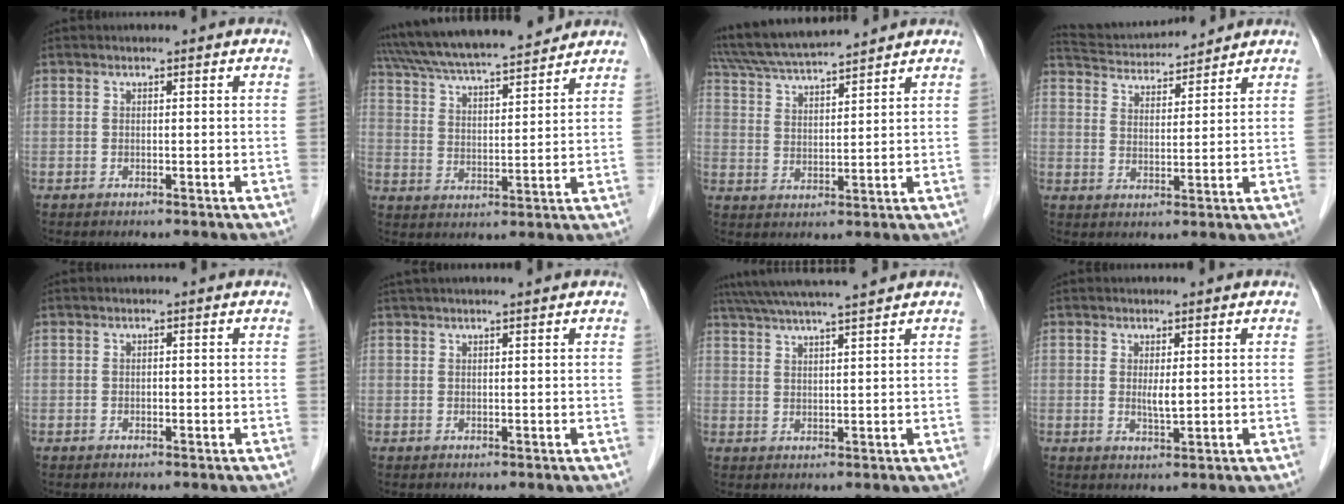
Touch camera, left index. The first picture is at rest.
{"total": 17.8, "force": [16.1, 1.8, 7.4], "torque": [-0.134, 0.030, 0.262]}
{"total": 12.7, "force": [11.7, 0.4, 5.0], "torque": [-0.099, 0.026, 0.205]}
{"total": 11.0, "force": [10.6, 1.5, 2.6], "torque": [-0.054, 0.022, 0.177]}
{"total": 0.0}
{"total": 5.0, "force": [4.3, -0.2, 2.5], "torque": [-0.036, 0.033, 0.069]}
{"total": 11.0, "force": [9.8, -0.8, 4.9], "torque": [-0.084, 0.022, 0.148]}
{"total": 1.9, "force": [0.4, 0.3, 1.8], "torque": [-0.037, -0.008, 0.012]}